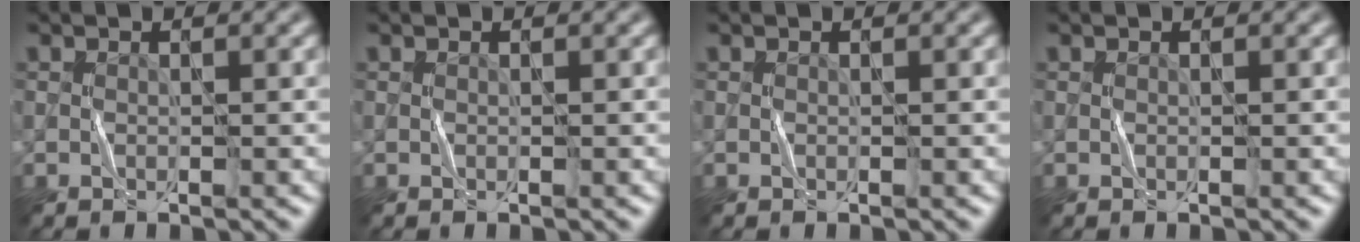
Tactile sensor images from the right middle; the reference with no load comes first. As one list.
[{"total": 0.0}, {"total": 0.0}, {"total": 0.0}]